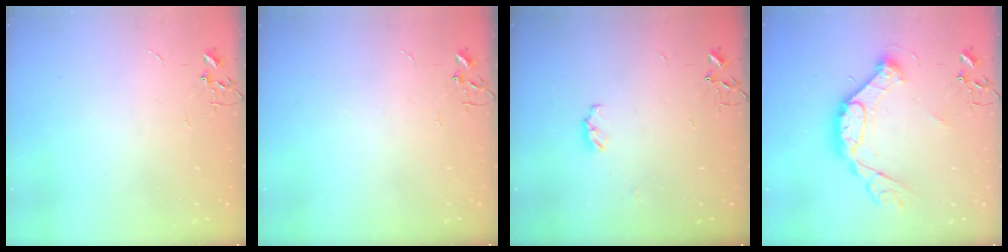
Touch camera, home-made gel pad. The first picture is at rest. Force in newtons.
{"total": 0.0}
{"total": 3.8, "press": 3.8, "slide": 0.5}
{"total": 16.3, "press": 16.3, "slide": 1.5}